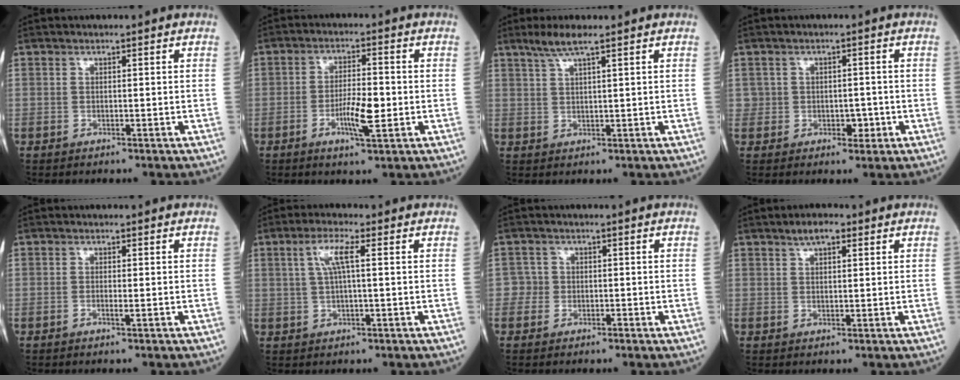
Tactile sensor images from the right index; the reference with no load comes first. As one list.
[{"total": 5.7, "force": [-1.4, 1.0, 5.4], "torque": [-0.102, -0.002, -0.022]}, {"total": 3.7, "force": [2.7, -0.2, 2.5], "torque": [-0.060, 0.004, 0.059]}, {"total": 2.6, "force": [-0.4, 2.2, 1.2], "torque": [-0.009, 0.006, 0.001]}, {"total": 0.6, "force": [-0.2, -0.1, 0.6], "torque": [-0.012, 0.001, -0.003]}, {"total": 4.2, "force": [1.2, 0.4, 4.0], "torque": [-0.084, 0.013, 0.027]}, {"total": 1.7, "force": [-0.6, 1.6, -0.3], "torque": [0.013, 0.011, -0.018]}, {"total": 2.8, "force": [1.8, 1.0, 1.9], "torque": [-0.035, 0.009, 0.032]}]